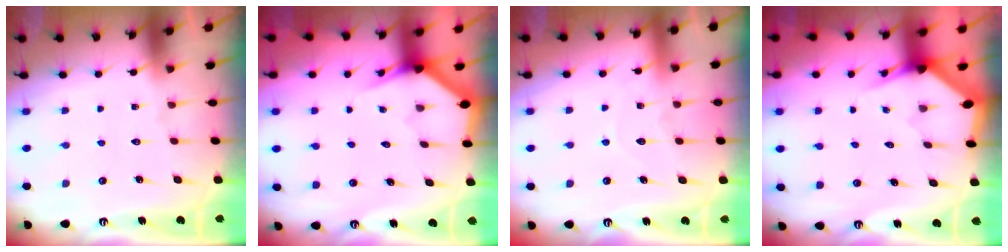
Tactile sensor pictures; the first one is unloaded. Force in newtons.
{"total": 3.1, "press": 3.1, "slide": 0.1}
{"total": 6.5, "press": 6.5, "slide": 0.6}
{"total": 2.8, "press": 2.8, "slide": 0.1}